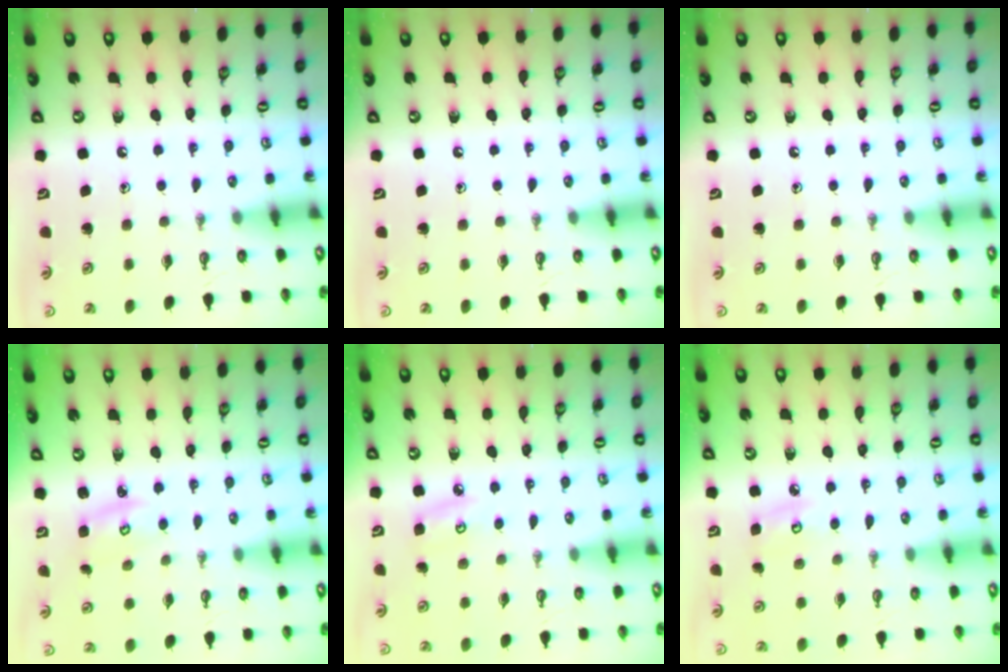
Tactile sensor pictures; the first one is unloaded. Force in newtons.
{"total": 0.0}
{"total": 0.0}
{"total": 2.8, "press": 2.8, "slide": 0.2}
{"total": 5.0, "press": 5.0, "slide": 0.5}
{"total": 6.3, "press": 6.3, "slide": 0.4}